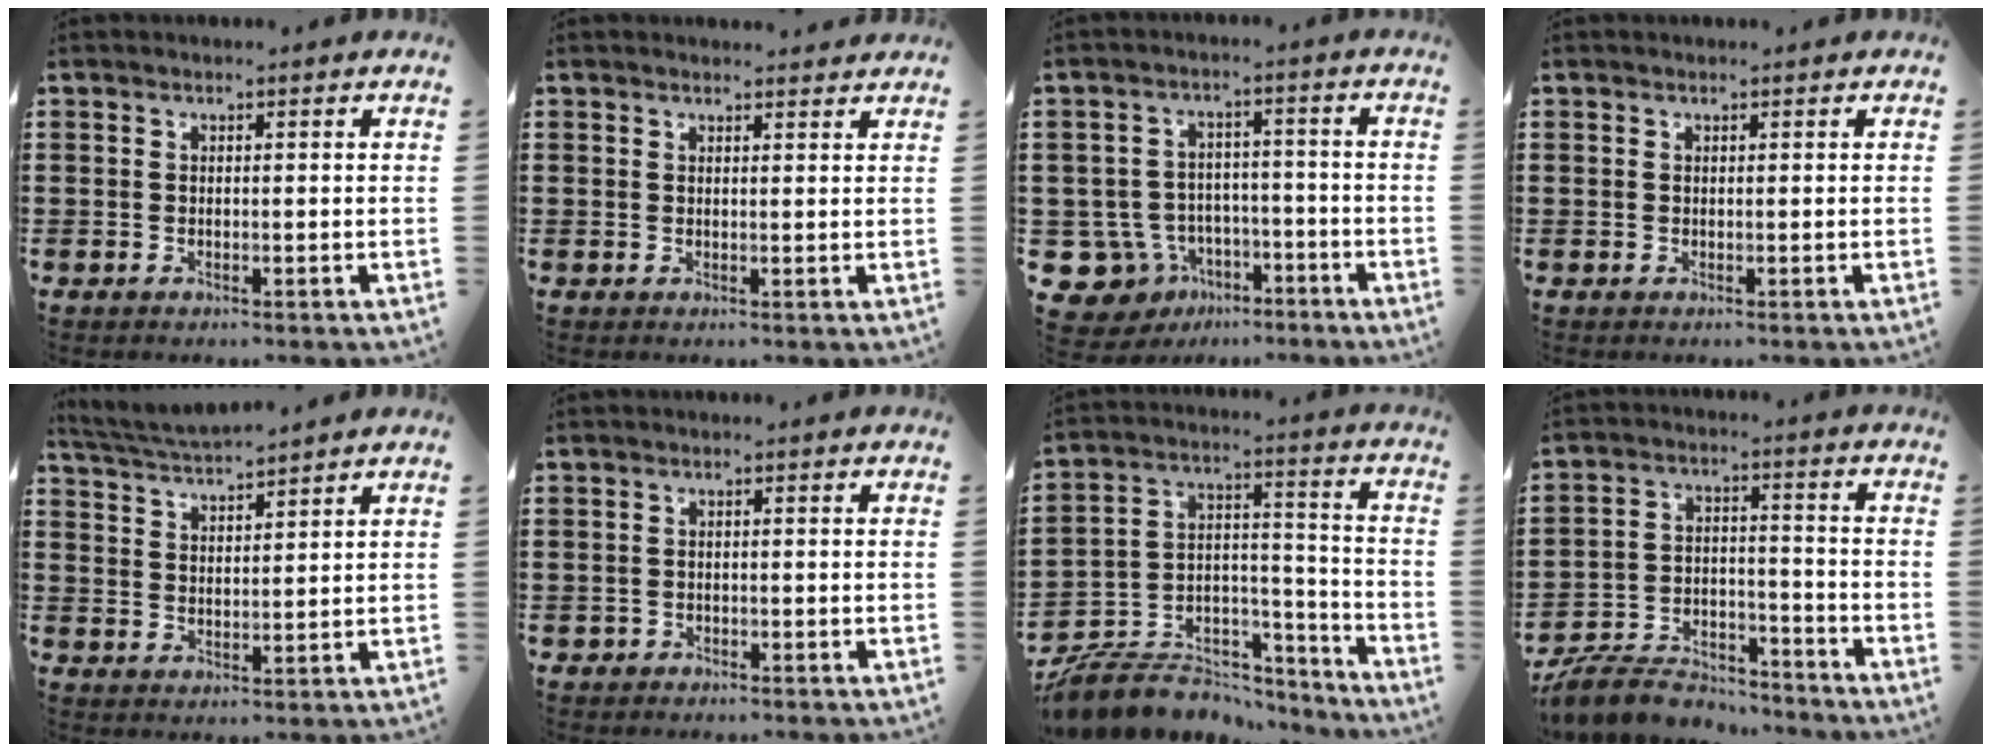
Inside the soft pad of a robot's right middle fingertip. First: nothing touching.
{"total": 1.1, "force": [1.1, 0.1, 0.0], "torque": [0.005, -0.006, 0.020]}
{"total": 7.3, "force": [-4.6, 5.4, 1.9], "torque": [-0.074, 0.011, -0.091]}
{"total": 0.0}
{"total": 3.5, "force": [3.5, -0.1, 0.5], "torque": [-0.024, -0.015, 0.063]}
{"total": 1.2, "force": [-1.1, 0.6, -0.2], "torque": [0.000, 0.002, -0.024]}
{"total": 6.8, "force": [-6.0, 3.2, -0.1], "torque": [-0.017, -0.005, -0.118]}
{"total": 7.9, "force": [-7.5, 1.9, 1.5], "torque": [-0.034, 0.016, -0.148]}